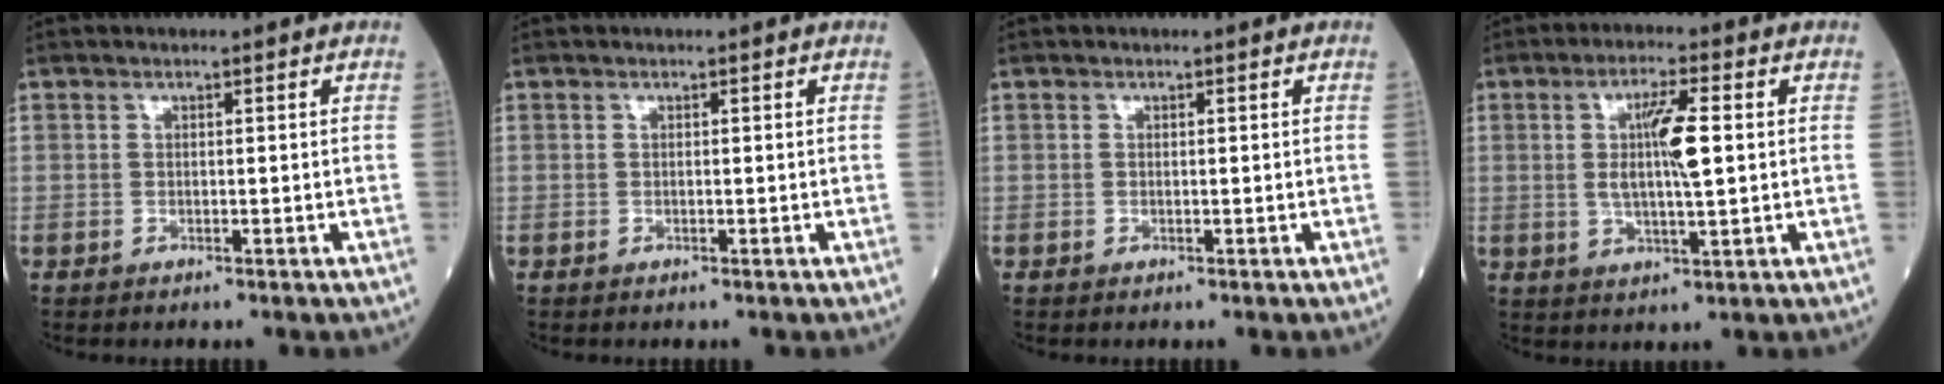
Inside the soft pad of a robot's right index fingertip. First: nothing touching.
{"total": 0.0}
{"total": 0.0}
{"total": 7.4, "force": [0.9, 0.8, 7.3], "torque": [-0.135, 0.001, 0.017]}